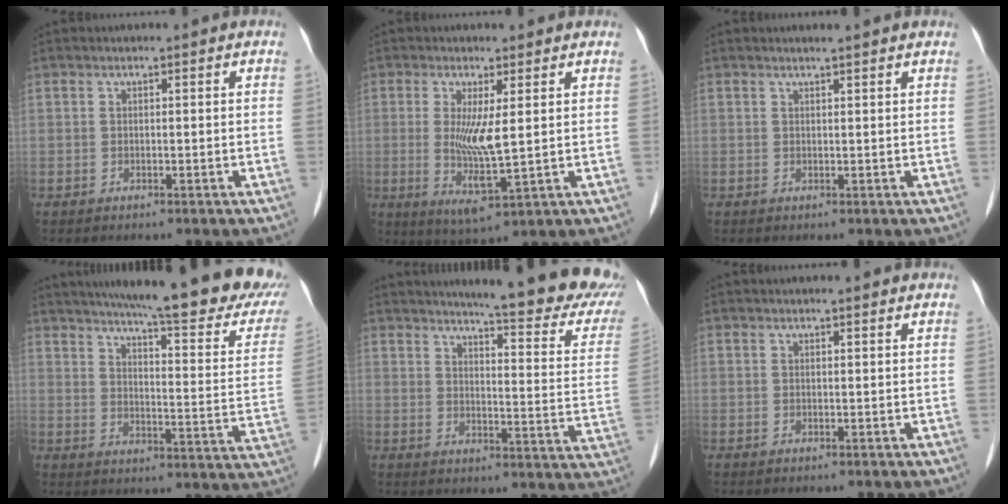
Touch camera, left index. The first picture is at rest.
{"total": 6.4, "force": [0.6, 0.7, 6.3], "torque": [-0.129, -0.021, 0.014]}
{"total": 2.6, "force": [2.4, 0.2, 1.0], "torque": [-0.017, 0.017, 0.029]}
{"total": 26.9, "force": [22.2, 3.1, 14.8], "torque": [-0.208, -0.048, 0.269]}
{"total": 21.6, "force": [18.8, 1.8, 10.3], "torque": [-0.127, -0.074, 0.212]}
{"total": 2.7, "force": [2.4, 0.3, 1.1], "torque": [-0.016, 0.014, 0.025]}